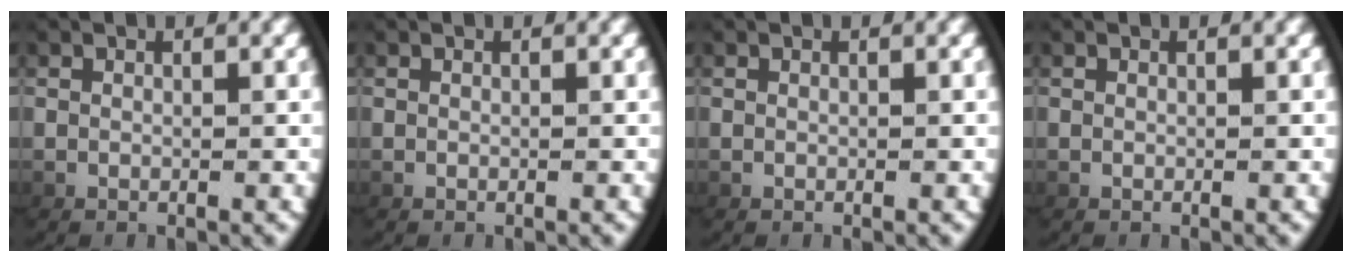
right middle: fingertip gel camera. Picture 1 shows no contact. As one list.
[{"total": 0.0}, {"total": 0.0}, {"total": 0.0}]